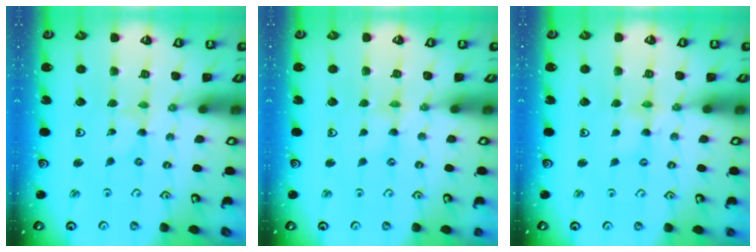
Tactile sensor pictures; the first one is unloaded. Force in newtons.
{"total": 0.0}
{"total": 1.7, "press": 1.7, "slide": 0.2}